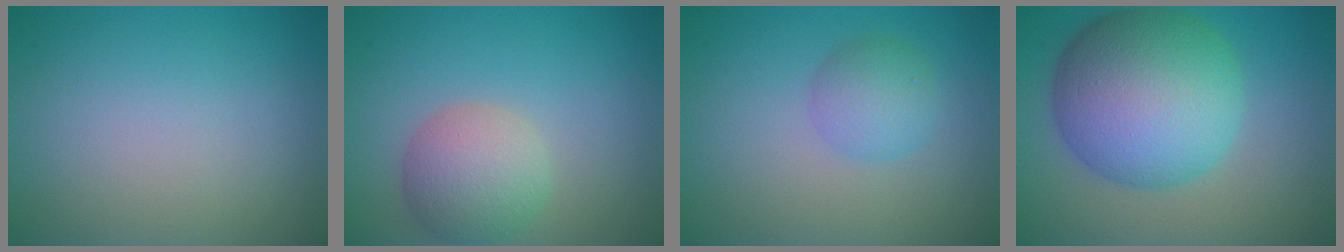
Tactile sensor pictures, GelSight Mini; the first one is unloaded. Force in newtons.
{"total": 4.6, "press": 4.6, "slide": 0.2}
{"total": 2.7, "press": 2.7, "slide": 0.1}
{"total": 12.4, "press": 12.4, "slide": 0.1}